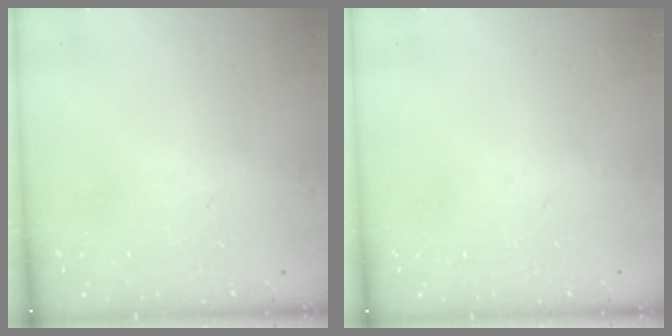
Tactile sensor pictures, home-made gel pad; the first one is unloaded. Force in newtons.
{"total": 0.0}